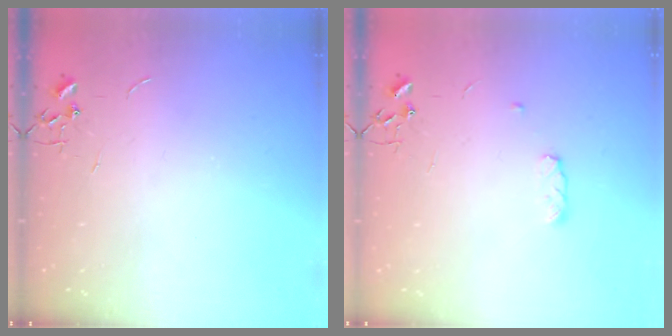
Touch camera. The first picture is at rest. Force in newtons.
{"total": 5.0, "press": 4.9, "slide": 0.8}